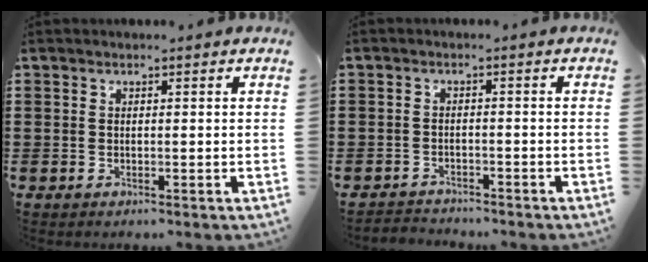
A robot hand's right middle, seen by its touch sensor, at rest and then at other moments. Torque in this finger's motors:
{"motor_torque": [0.14, -0.09, -0.33, -0.07]}